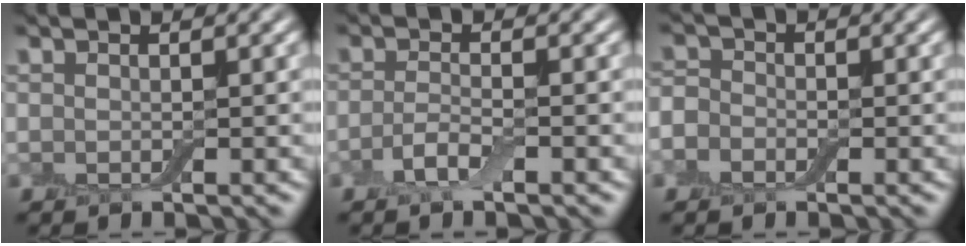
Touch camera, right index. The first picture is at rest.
{"total": 1.8, "force": [-1.0, 0.5, 1.5], "torque": [-0.035, 0.005, -0.025]}
{"total": 2.3, "force": [-1.1, 1.8, 0.9], "torque": [-0.013, 0.006, -0.033]}